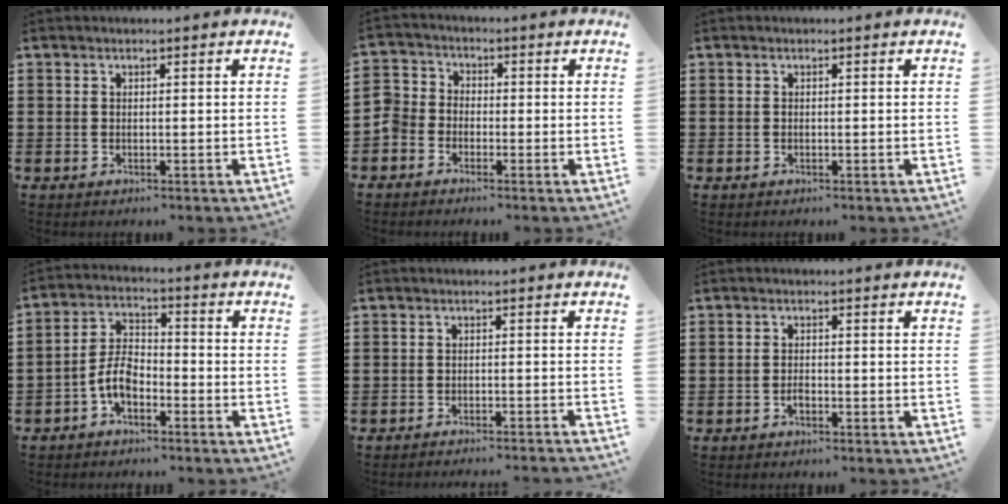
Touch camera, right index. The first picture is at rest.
{"total": 3.5, "force": [-2.4, 2.5, 0.5], "torque": [-0.044, -0.001, -0.060]}
{"total": 0.0}
{"total": 6.0, "force": [-2.8, 3.2, 4.2], "torque": [-0.101, 0.005, -0.060]}
{"total": 1.8, "force": [-1.7, -0.4, 0.4], "torque": [-0.006, 0.003, -0.035]}
{"total": 1.4, "force": [-0.8, 0.5, 0.9], "torque": [-0.020, -0.004, -0.015]}